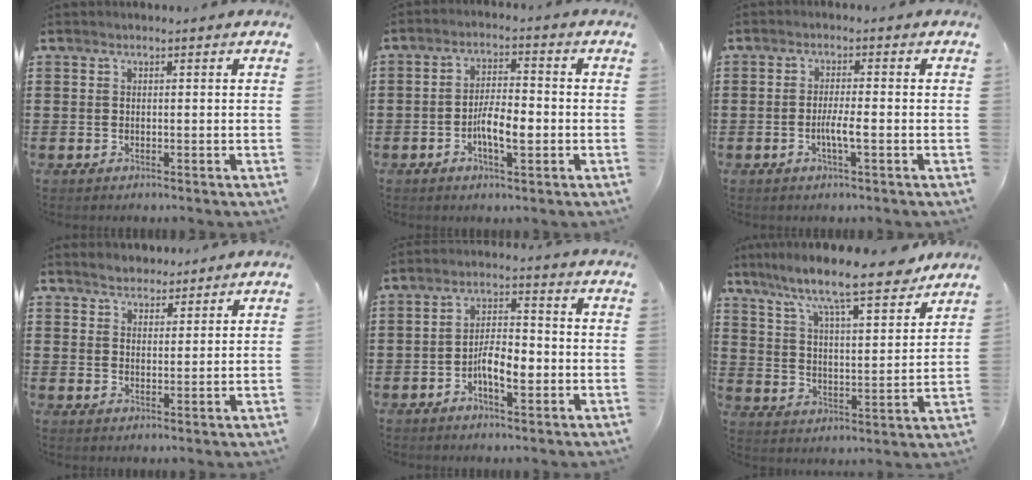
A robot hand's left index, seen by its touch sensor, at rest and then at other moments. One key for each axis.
{"total": 5.4, "fx": -1.7, "fy": 1.9, "fz": 4.7, "tx": -0.096, "ty": 0.004, "tz": -0.036}
{"total": 3.3, "fx": -1.1, "fy": 0.4, "fz": 3.1, "tx": -0.063, "ty": -0.003, "tz": -0.022}
{"total": 2.8, "fx": 2.6, "fy": 1.1, "fz": 0.0, "tx": -0.008, "ty": 0.005, "tz": 0.050}
{"total": 5.2, "fx": -2.0, "fy": 2.1, "fz": 4.3, "tx": -0.082, "ty": 0.006, "tz": -0.040}
{"total": 9.2, "fx": 8.0, "fy": 0.5, "fz": 4.4, "tx": -0.109, "ty": -0.054, "tz": 0.130}